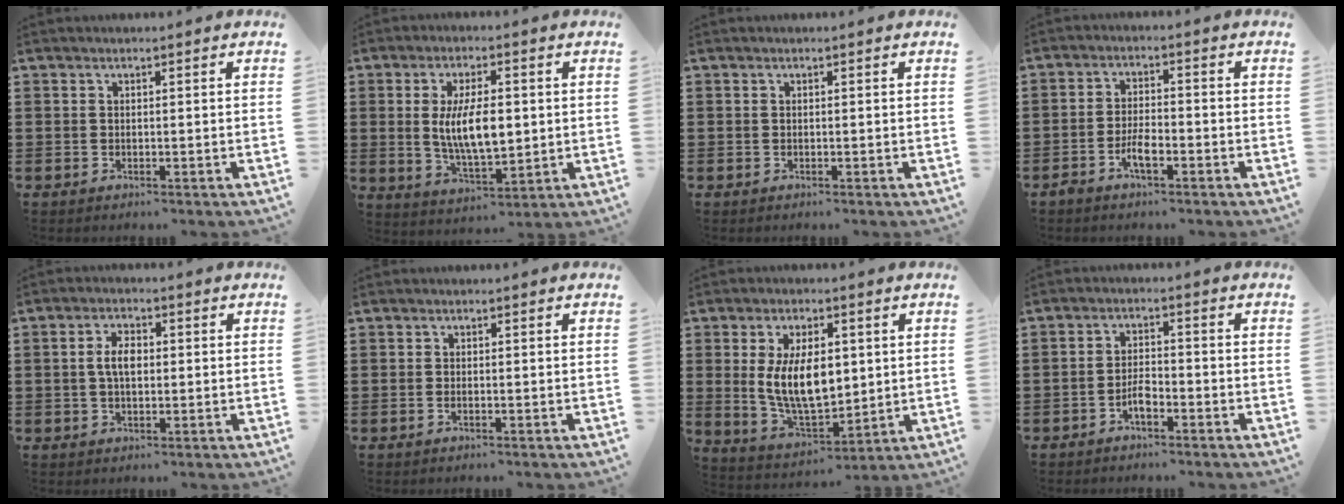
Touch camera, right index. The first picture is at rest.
{"total": 9.0, "force": [0.7, 3.7, 8.2], "torque": [-0.150, -0.001, 0.006]}
{"total": 0.0}
{"total": 3.7, "force": [-2.1, 1.1, 2.9], "torque": [-0.064, 0.001, -0.042]}
{"total": 4.1, "force": [0.3, 2.0, 3.5], "torque": [-0.070, 0.009, 0.002]}
{"total": 0.0}
{"total": 10.5, "force": [1.4, 5.5, 8.9], "torque": [-0.191, 0.000, 0.022]}
{"total": 3.0, "force": [-1.7, 1.0, 2.2], "torque": [-0.047, 0.004, -0.034]}